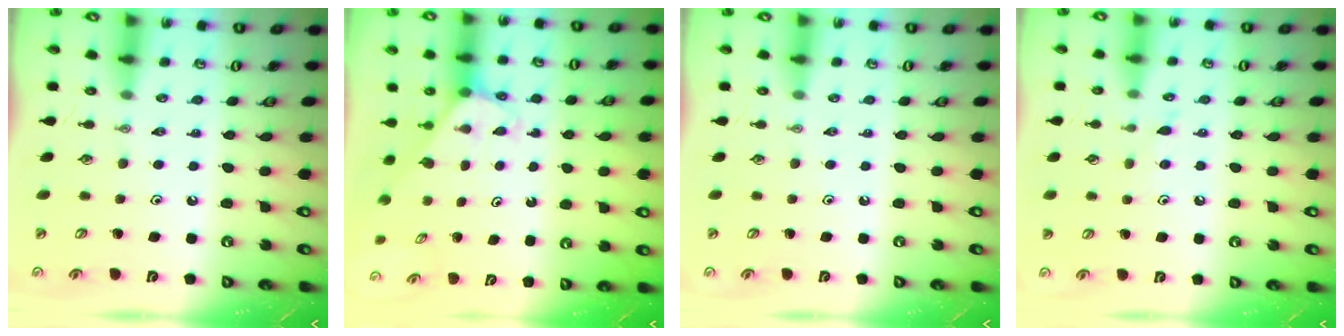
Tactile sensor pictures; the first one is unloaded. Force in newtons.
{"total": 2.5, "press": 2.5, "slide": 0.1}
{"total": 0.0}
{"total": 5.2, "press": 5.1, "slide": 0.6}